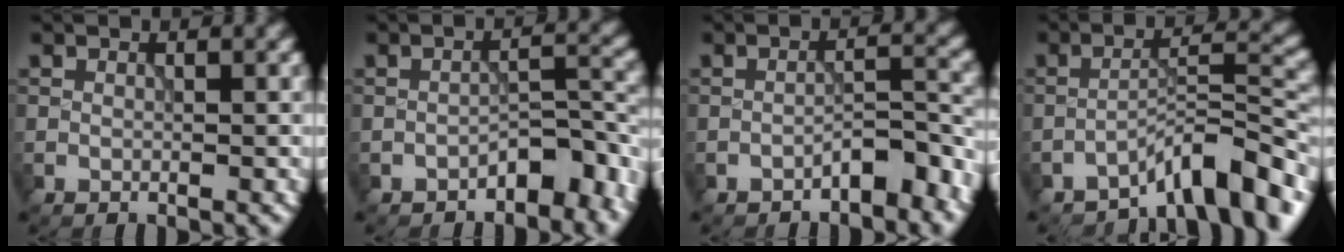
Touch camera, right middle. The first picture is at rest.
{"total": 4.2, "force": [-2.6, 1.9, 2.7], "torque": [-0.032, 0.012, -0.044]}
{"total": 3.3, "force": [-2.2, 1.0, 2.2], "torque": [-0.031, 0.016, -0.040]}
{"total": 6.7, "force": [-5.0, 1.6, 4.2], "torque": [-0.058, 0.010, -0.084]}